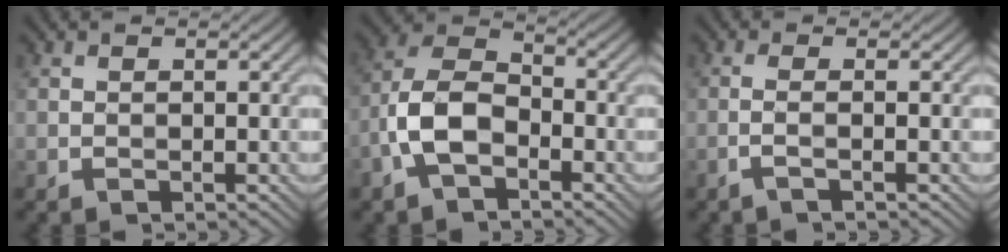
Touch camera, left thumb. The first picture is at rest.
{"total": 7.8, "force": [-3.4, 4.2, 5.5], "torque": [-0.122, 0.012, -0.078]}
{"total": 1.6, "force": [-0.8, -0.3, 1.3], "torque": [-0.031, 0.008, -0.023]}